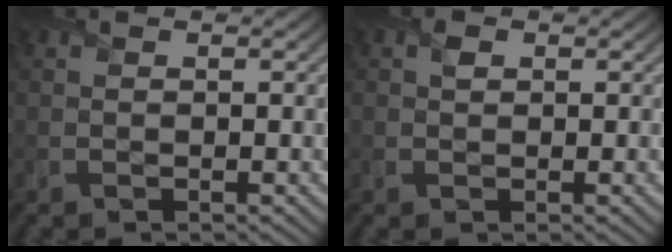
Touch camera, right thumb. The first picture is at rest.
{"total": 1.0, "force": [0.3, 0.8, 0.5], "torque": [-0.011, 0.003, 0.004]}